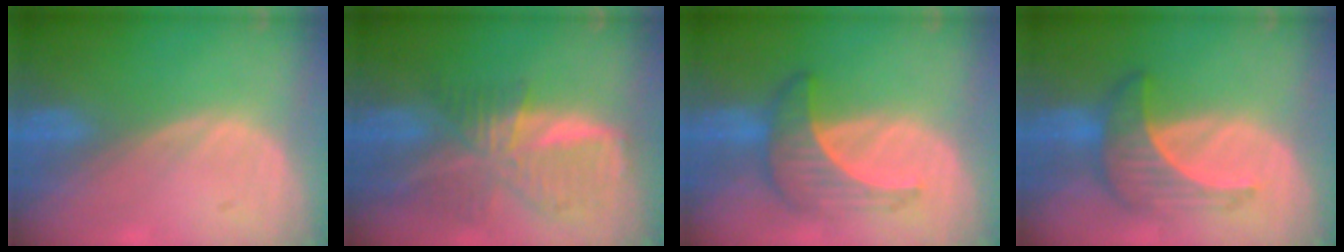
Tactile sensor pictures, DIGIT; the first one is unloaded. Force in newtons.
{"total": 9.2, "press": 8.0, "slide": 4.5}
{"total": 6.6, "press": 6.4, "slide": 1.7}
{"total": 6.8, "press": 6.4, "slide": 2.2}